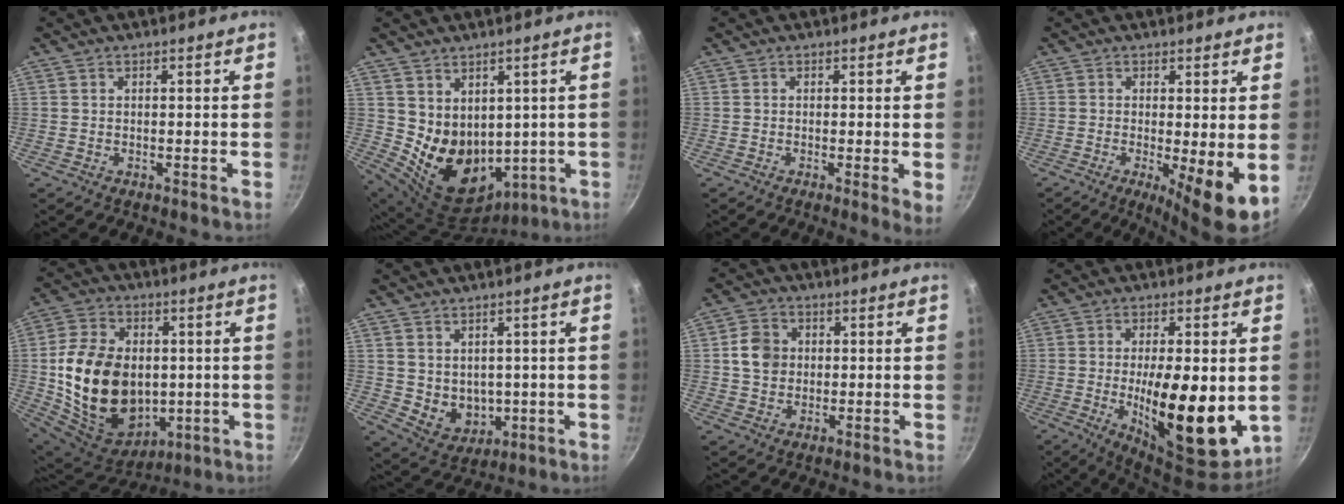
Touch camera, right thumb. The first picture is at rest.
{"total": 12.8, "force": [2.6, 10.0, 7.5], "torque": [-0.096, -0.030, 0.076]}
{"total": 3.2, "force": [0.0, 0.7, 3.1], "torque": [-0.041, -0.013, -0.006]}
{"total": 7.5, "force": [-0.8, 1.4, 7.3], "torque": [-0.110, -0.012, -0.010]}
{"total": 22.6, "force": [-0.3, 16.3, 15.7], "torque": [-0.261, 0.002, 0.015]}
{"total": 7.3, "force": [0.5, 6.0, 4.2], "torque": [-0.046, -0.016, 0.029]}
{"total": 6.3, "force": [0.6, 5.4, 3.2], "torque": [-0.038, 0.008, 0.002]}
{"total": 16.9, "force": [-1.6, 6.2, 15.6], "torque": [-0.225, -0.014, -0.018]}